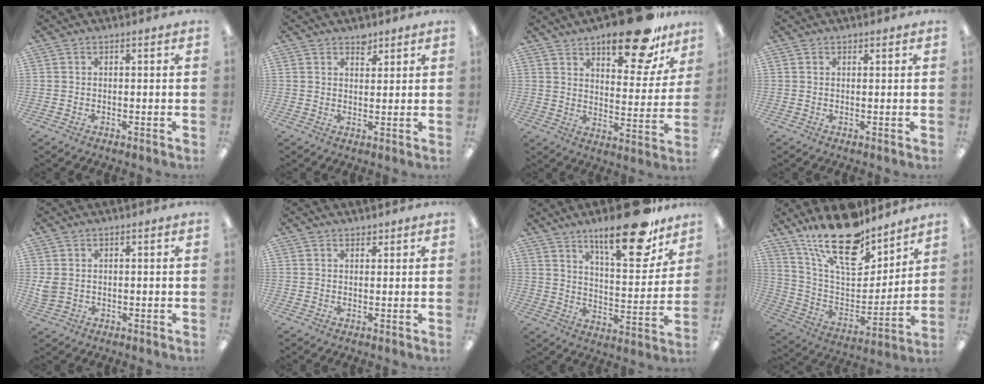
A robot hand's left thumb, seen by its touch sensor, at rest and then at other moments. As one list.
[{"total": 3.1, "force": [2.5, 1.6, 0.9], "torque": [0.004, -0.014, 0.042]}, {"total": 17.8, "force": [12.9, 6.5, 10.4], "torque": [-0.132, -0.077, 0.210]}, {"total": 0.6, "force": [0.5, 0.3, 0.1], "torque": [-0.001, 0.003, 0.008]}, {"total": 3.0, "force": [0.6, 2.5, 1.6], "torque": [-0.023, 0.001, 0.012]}, {"total": 1.4, "force": [1.2, 0.7, 0.2], "torque": [-0.004, 0.000, 0.023]}, {"total": 20.7, "force": [14.8, 6.5, 13.0], "torque": [-0.188, -0.092, 0.239]}, {"total": 21.7, "force": [15.9, 8.8, 11.9], "torque": [-0.207, -0.102, 0.280]}]